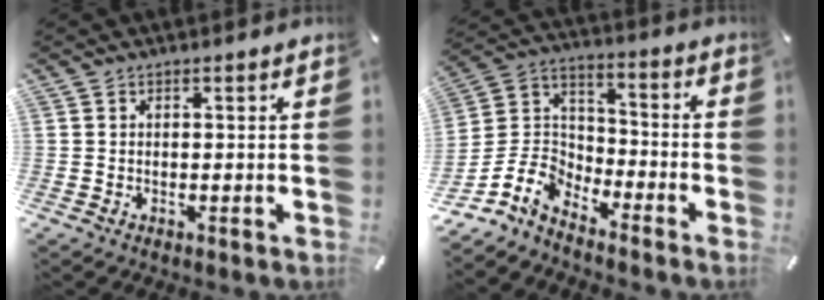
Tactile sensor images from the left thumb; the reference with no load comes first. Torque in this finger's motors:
{"motor_torque": [-0.43, 0.39, -0.20, 0.76, 0.02]}